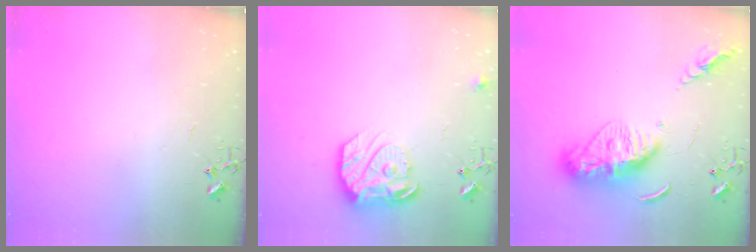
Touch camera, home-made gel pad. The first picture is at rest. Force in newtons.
{"total": 16.2, "press": 16.1, "slide": 1.4}
{"total": 13.5, "press": 13.5, "slide": 1.2}